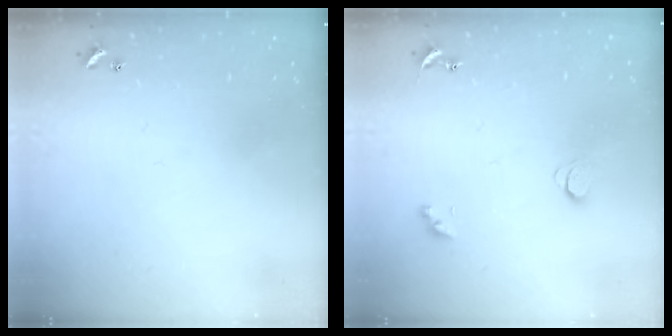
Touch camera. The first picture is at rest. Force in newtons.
{"total": 1.7, "press": 1.7, "slide": 0.3}